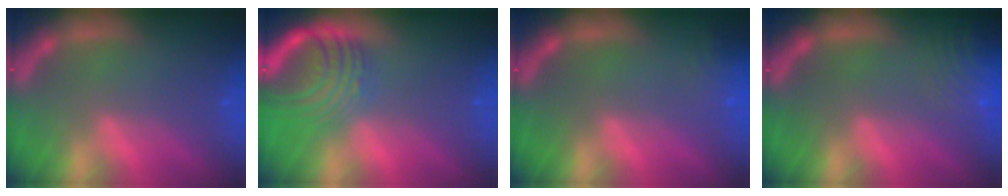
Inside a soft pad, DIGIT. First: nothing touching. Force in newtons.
{"total": 8.5}
{"total": 3.0}
{"total": 9.5}